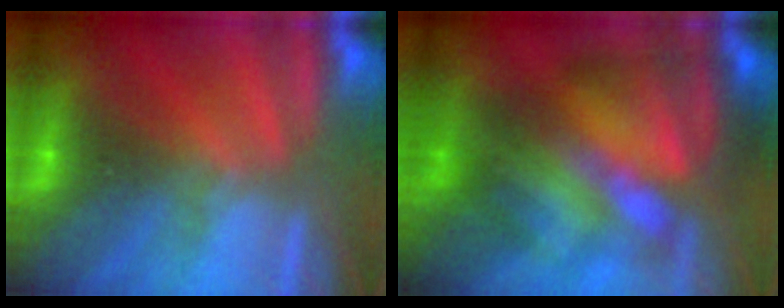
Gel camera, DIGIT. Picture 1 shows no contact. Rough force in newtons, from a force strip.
{"total": 7.1}